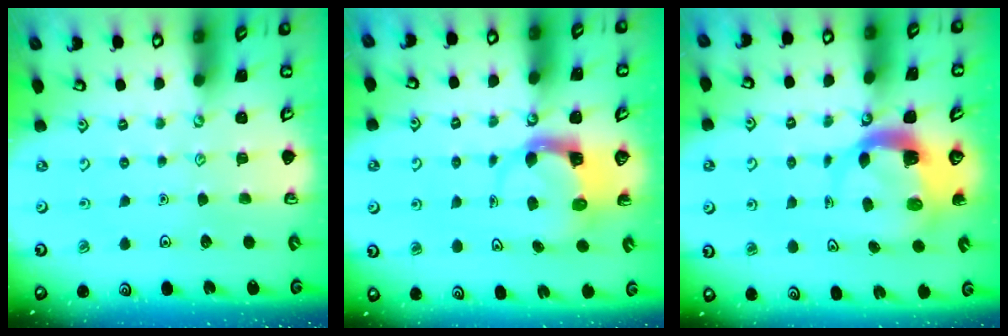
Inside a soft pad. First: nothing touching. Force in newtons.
{"total": 3.6, "press": 3.6, "slide": 0.6}
{"total": 5.2, "press": 5.1, "slide": 0.6}